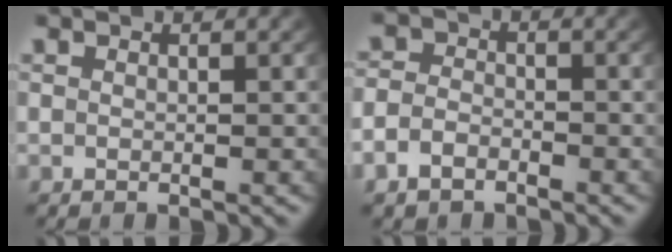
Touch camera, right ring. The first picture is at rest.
{"total": 3.4, "force": [-2.2, 2.4, 0.9], "torque": [-0.030, -0.017, -0.035]}